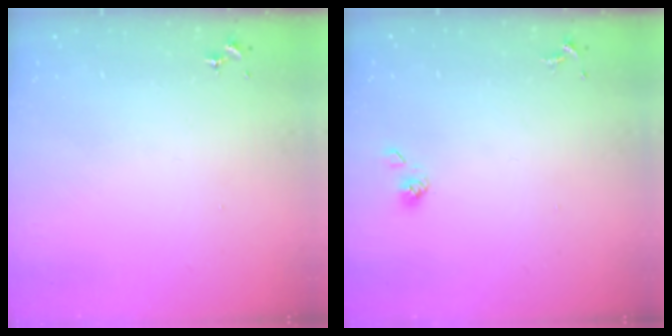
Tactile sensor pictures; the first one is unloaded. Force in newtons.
{"total": 4.2, "press": 4.0, "slide": 1.1}